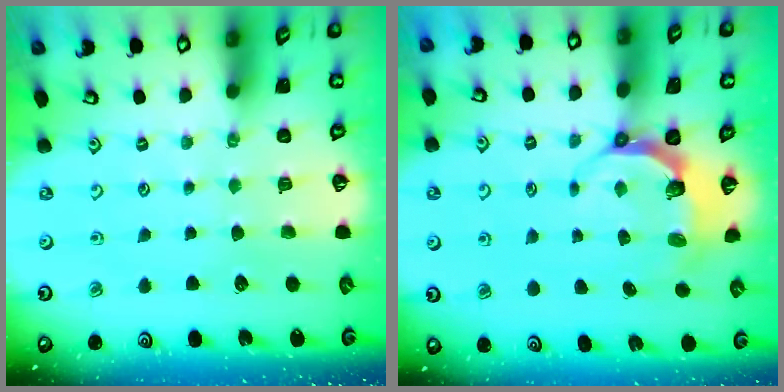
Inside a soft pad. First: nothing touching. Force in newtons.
{"total": 6.0, "press": 4.8, "slide": 3.6}